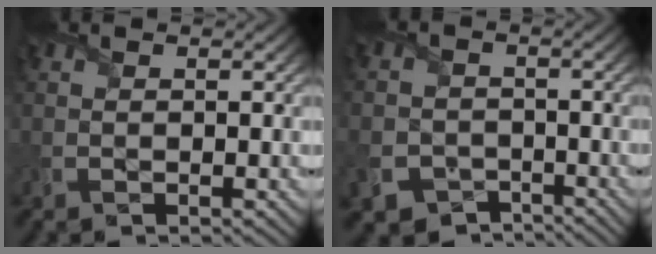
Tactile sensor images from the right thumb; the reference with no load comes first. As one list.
[{"total": 7.7, "force": [-4.0, 6.2, 1.8], "torque": [-0.069, -0.035, -0.085]}]